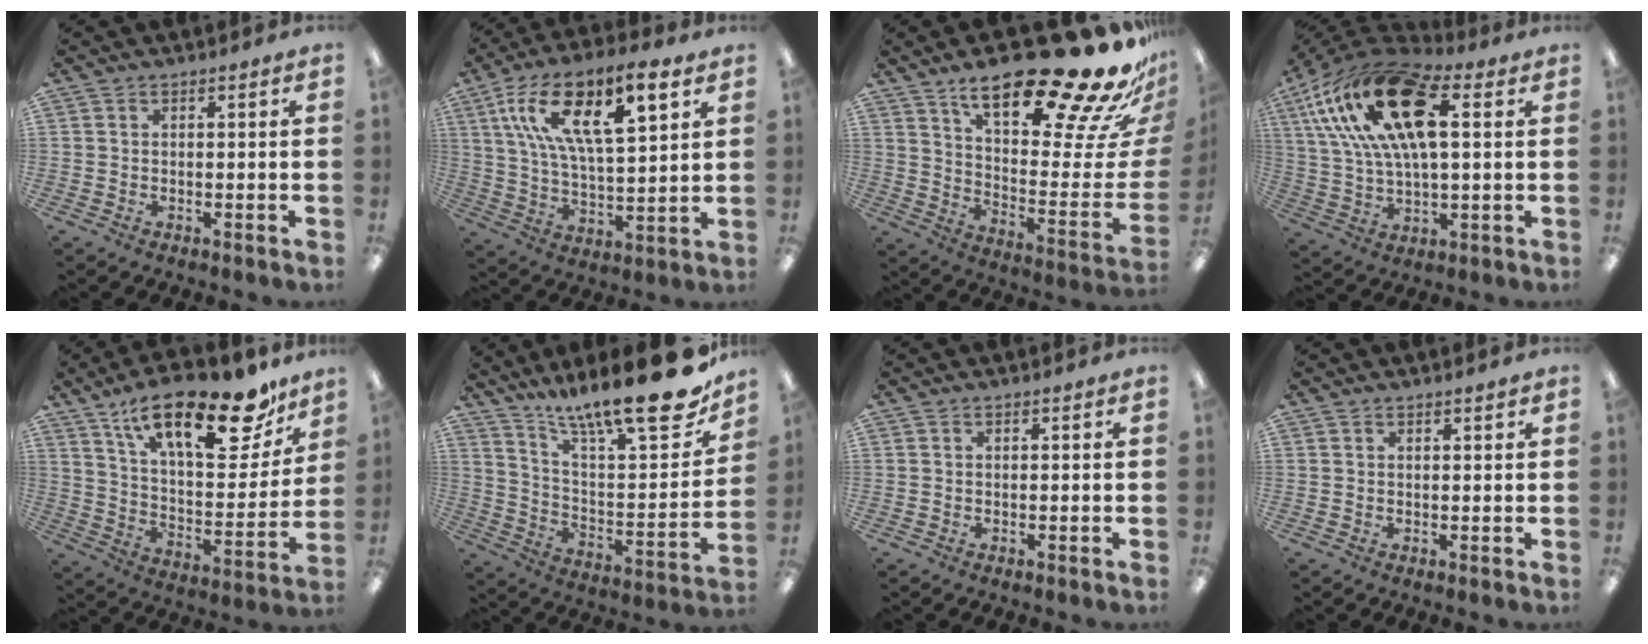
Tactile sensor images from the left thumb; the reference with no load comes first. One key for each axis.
{"total": 17.8, "fx": 9.3, "fy": 6.6, "fz": 13.7, "tx": -0.244, "ty": -0.024, "tz": 0.158}
{"total": 28.9, "fx": 20.4, "fy": 7.8, "fz": 18.9, "tx": -0.259, "ty": -0.148, "tz": 0.327}
{"total": 23.8, "fx": 9.3, "fy": 11.2, "fz": 18.9, "tx": -0.364, "ty": -0.009, "tz": 0.154}
{"total": 26.3, "fx": 17.3, "fy": 10.2, "fz": 17.0, "tx": -0.245, "ty": -0.103, "tz": 0.286}
{"total": 22.8, "fx": 17.2, "fy": 4.6, "fz": 14.3, "tx": -0.210, "ty": -0.126, "tz": 0.278}
{"total": 0.0}
{"total": 0.9, "fx": 0.8, "fy": 0.0, "fz": 0.4, "tx": -0.001, "ty": -0.004, "tz": 0.012}